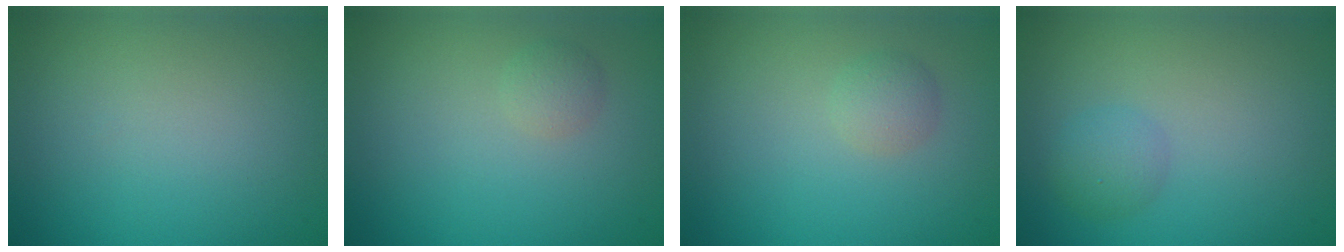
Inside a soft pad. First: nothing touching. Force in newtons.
{"total": 1.2, "press": 1.2, "slide": 0.0}
{"total": 1.4, "press": 1.4, "slide": 0.1}
{"total": 1.9, "press": 1.9, "slide": 0.1}